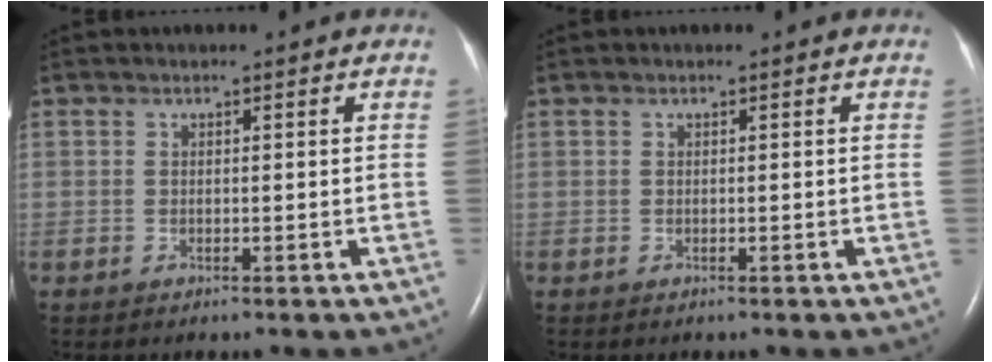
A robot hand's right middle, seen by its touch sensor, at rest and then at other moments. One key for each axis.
{"total": 0.0}